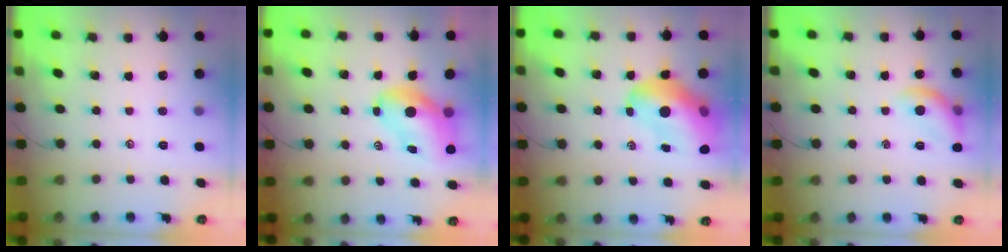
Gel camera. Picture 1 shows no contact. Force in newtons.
{"total": 10.0, "press": 9.5, "slide": 3.1}
{"total": 16.6, "press": 15.9, "slide": 4.6}
{"total": 11.4, "press": 11.4, "slide": 0.7}